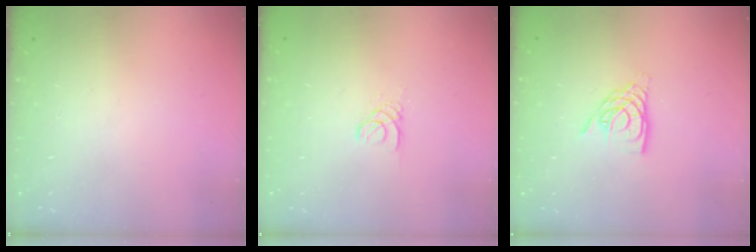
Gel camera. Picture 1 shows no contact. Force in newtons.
{"total": 1.8, "press": 1.8, "slide": 0.2}
{"total": 9.6, "press": 9.5, "slide": 0.9}